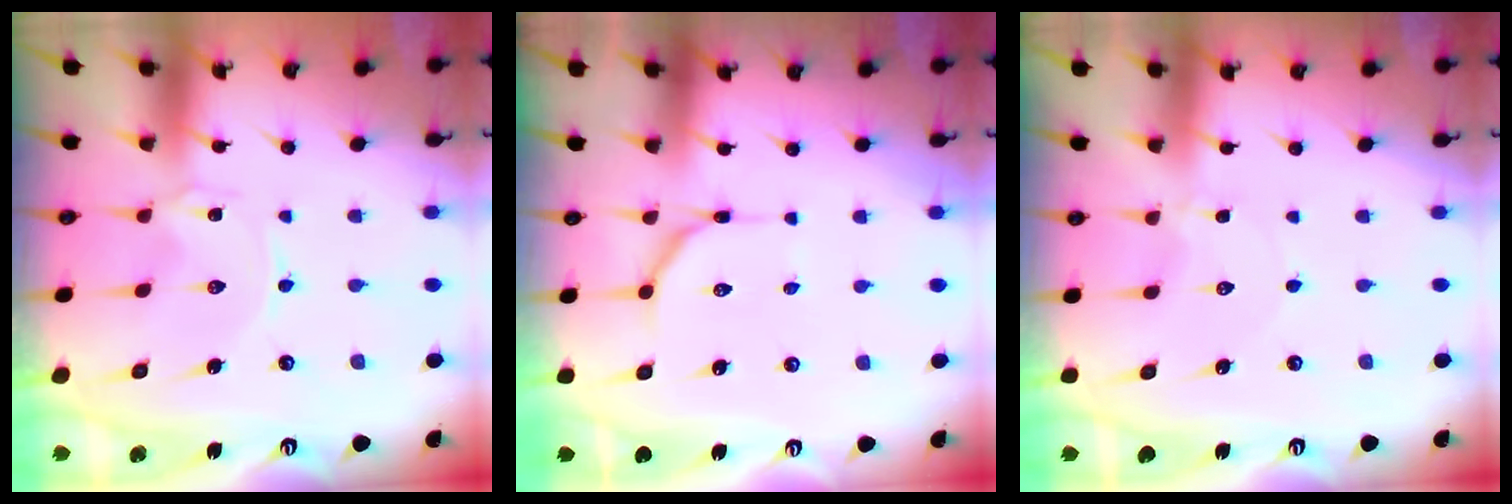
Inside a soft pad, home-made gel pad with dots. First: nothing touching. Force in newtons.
{"total": 5.6, "press": 5.6, "slide": 0.6}
{"total": 1.0, "press": 1.0, "slide": 0.1}